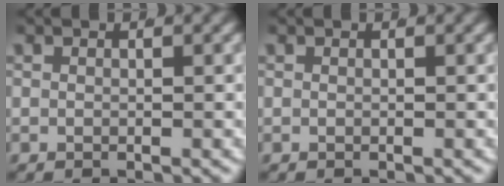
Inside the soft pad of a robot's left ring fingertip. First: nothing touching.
{"total": 0.0}